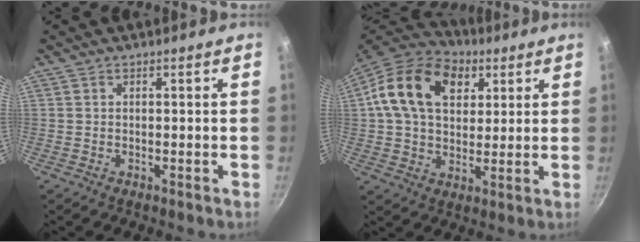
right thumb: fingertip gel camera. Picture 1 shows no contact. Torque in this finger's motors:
{"motor_torque": [-0.86, 1.24, 0.75, -0.65, 0.17]}